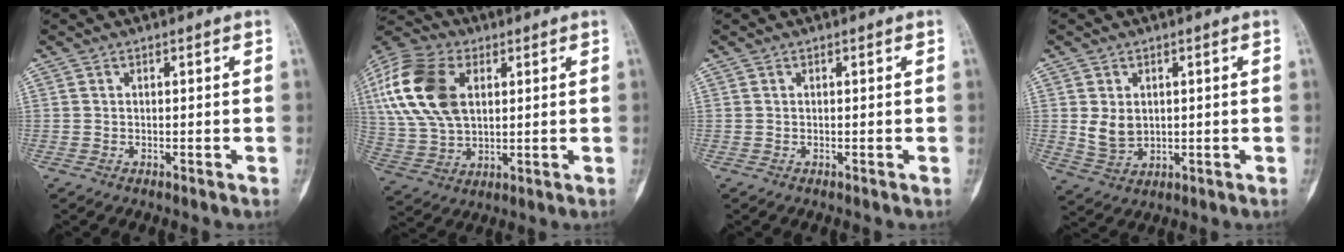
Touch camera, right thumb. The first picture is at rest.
{"total": 19.1, "force": [5.1, 12.0, 14.0], "torque": [-0.300, 0.003, 0.093]}
{"total": 0.0}
{"total": 5.1, "force": [0.7, 3.9, 3.2], "torque": [-0.043, -0.010, 0.028]}